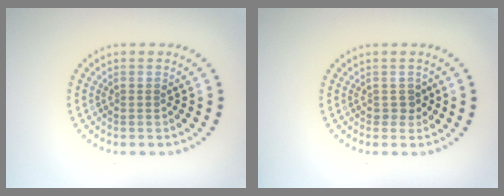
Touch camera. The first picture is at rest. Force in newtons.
{"total": 1.1, "press": 0.9, "slide": 0.6}